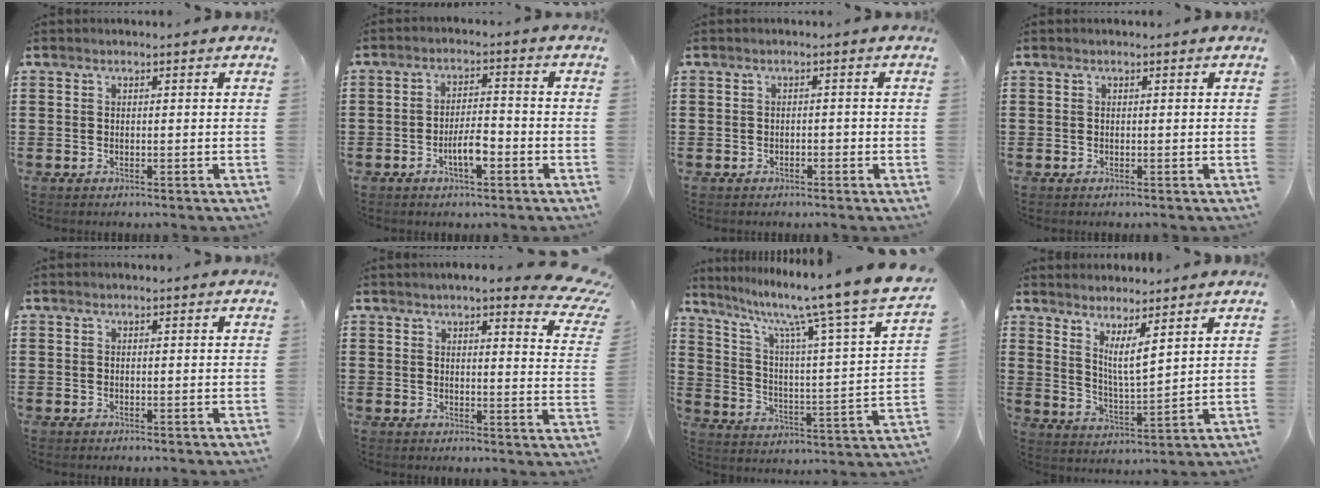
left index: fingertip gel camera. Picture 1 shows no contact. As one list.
[{"total": 4.7, "force": [-1.9, 1.4, 4.0], "torque": [-0.076, 0.007, -0.037]}, {"total": 0.8, "force": [-0.6, 0.3, 0.4], "torque": [-0.013, -0.002, -0.012]}, {"total": 0.0}, {"total": 0.0}, {"total": 5.5, "force": [4.7, 0.5, 2.7], "torque": [-0.055, -0.018, 0.081]}, {"total": 11.4, "force": [9.3, -0.6, 6.5], "torque": [-0.137, -0.082, 0.141]}, {"total": 5.3, "force": [3.8, 0.5, 3.7], "torque": [-0.076, -0.020, 0.063]}]